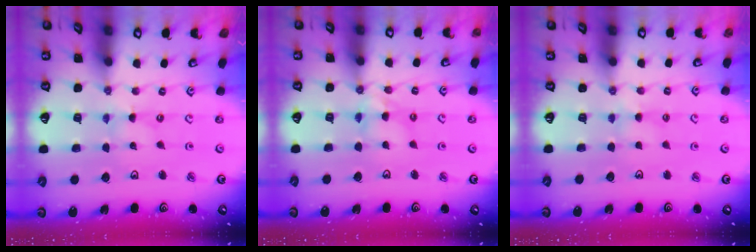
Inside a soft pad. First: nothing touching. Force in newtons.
{"total": 6.0, "press": 6.0, "slide": 0.5}
{"total": 3.1, "press": 3.1, "slide": 0.5}